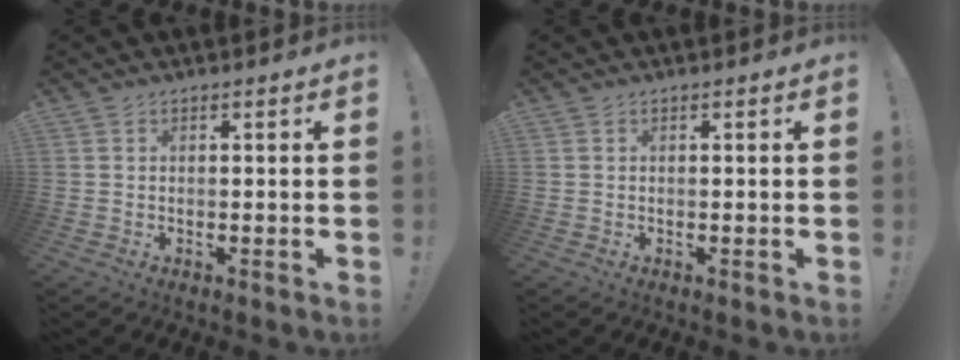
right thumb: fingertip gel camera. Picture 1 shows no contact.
{"total": 0.0}